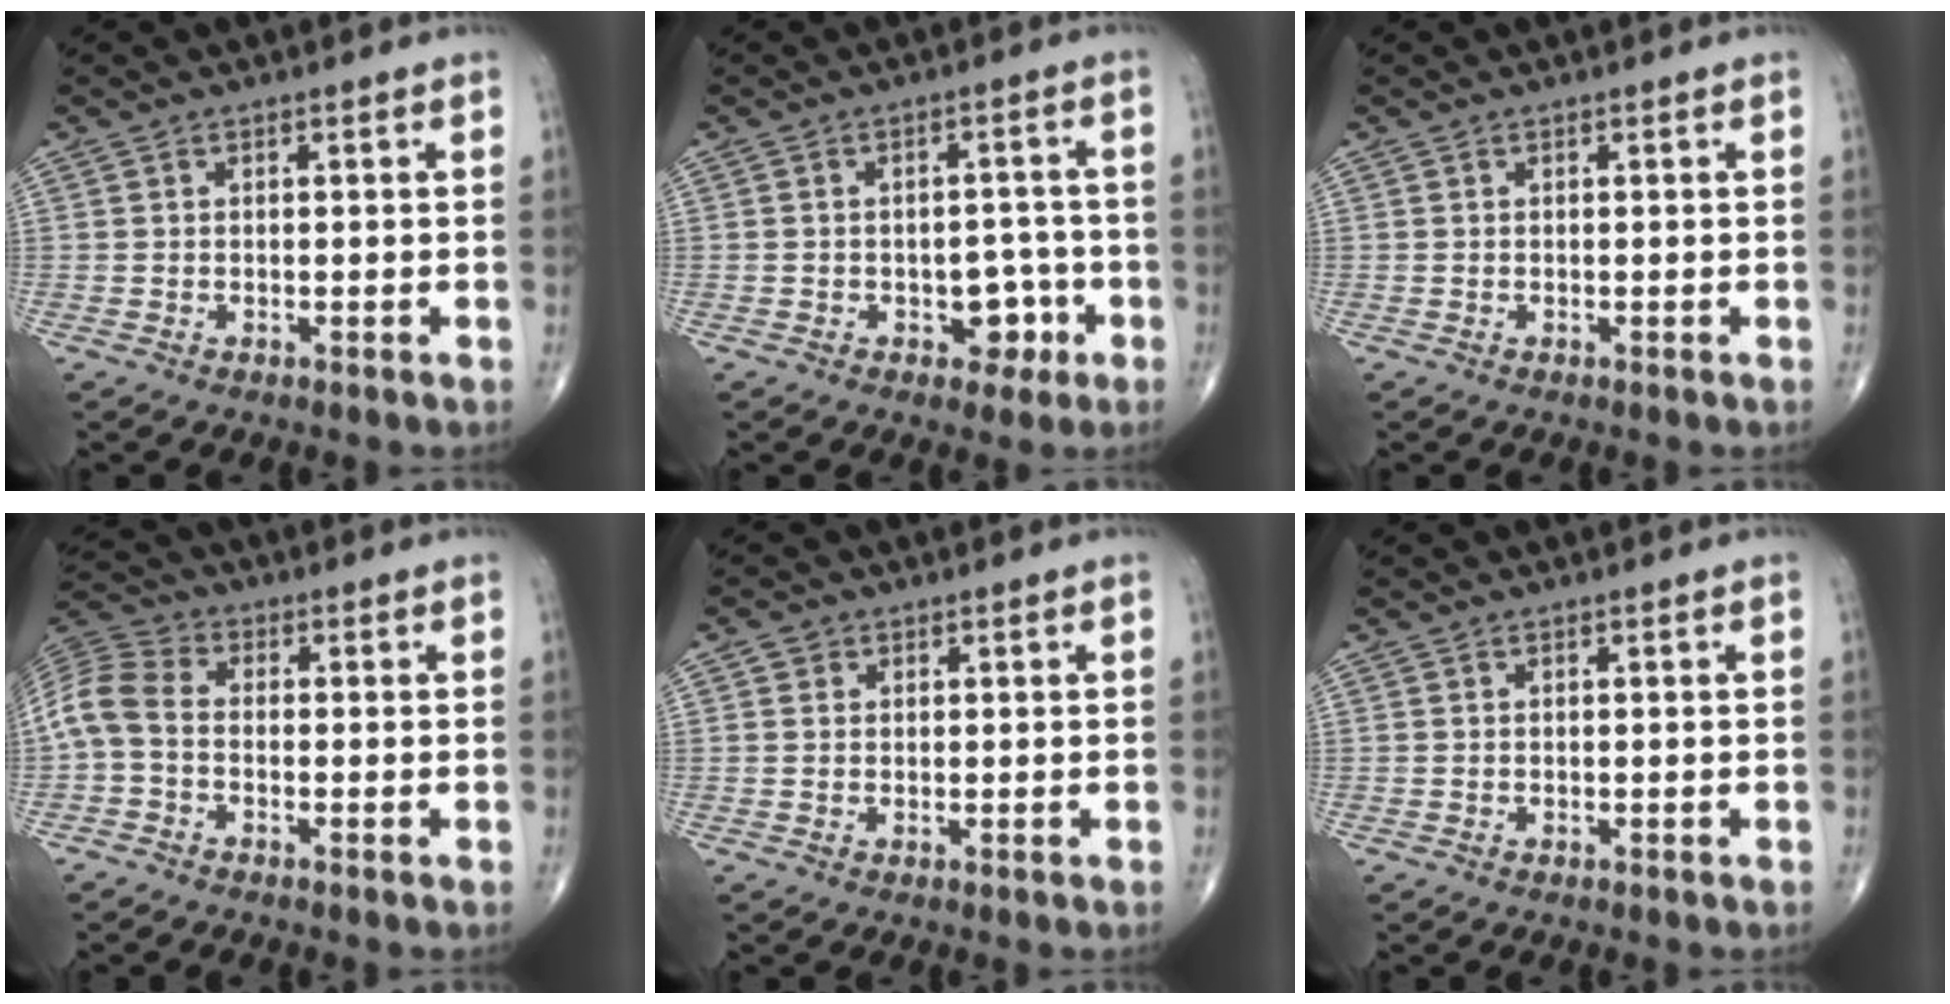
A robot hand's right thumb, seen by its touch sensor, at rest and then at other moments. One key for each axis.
{"total": 5.7, "fx": -2.3, "fy": 3.9, "fz": 3.6, "tx": -0.017, "ty": 0.023, "tz": -0.027}
{"total": 0.0}
{"total": 7.2, "fx": -1.2, "fy": 4.6, "fz": 5.3, "tx": -0.112, "ty": 0.021, "tz": -0.042}
{"total": 1.6, "fx": 0.6, "fy": 1.4, "fz": 0.4, "tx": 0.001, "ty": -0.001, "tz": 0.005}
{"total": 0.0}